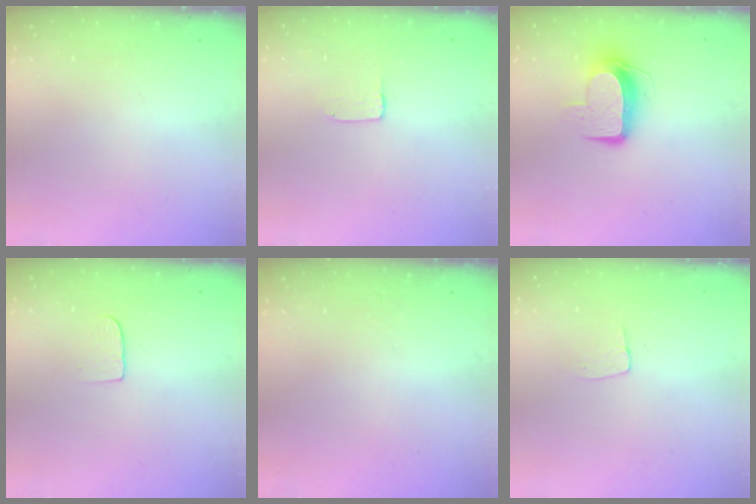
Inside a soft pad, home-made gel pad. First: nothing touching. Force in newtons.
{"total": 1.3, "press": 1.2, "slide": 0.1}
{"total": 9.7, "press": 9.7, "slide": 0.8}
{"total": 4.7, "press": 4.7, "slide": 0.4}
{"total": 0.0}
{"total": 4.1, "press": 4.1, "slide": 0.3}